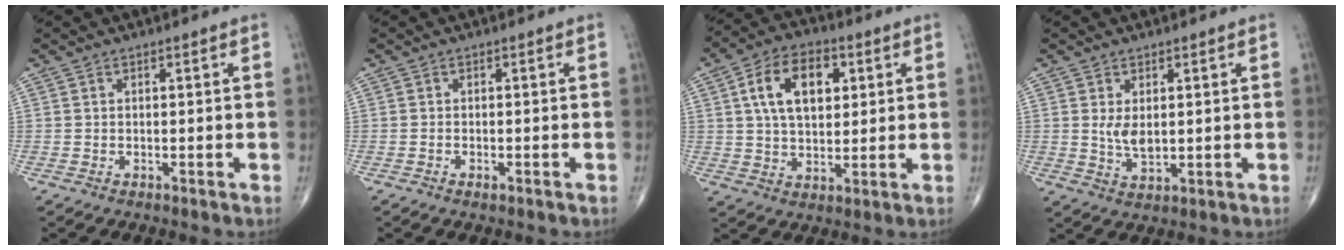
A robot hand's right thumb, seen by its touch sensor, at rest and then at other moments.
{"total": 0.8, "force": [-0.5, 0.4, 0.6], "torque": [-0.012, 0.002, -0.008]}
{"total": 12.8, "force": [3.7, 7.8, 9.5], "torque": [-0.140, 0.000, 0.062]}
{"total": 4.8, "force": [0.9, 2.6, 4.0], "torque": [-0.064, -0.015, 0.026]}